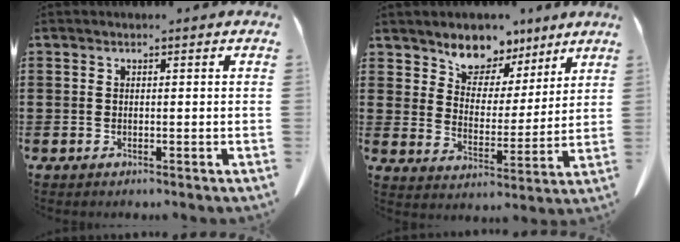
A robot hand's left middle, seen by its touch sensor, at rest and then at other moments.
{"total": 6.7, "force": [5.7, 3.6, 0.0], "torque": [-0.045, -0.035, 0.106]}